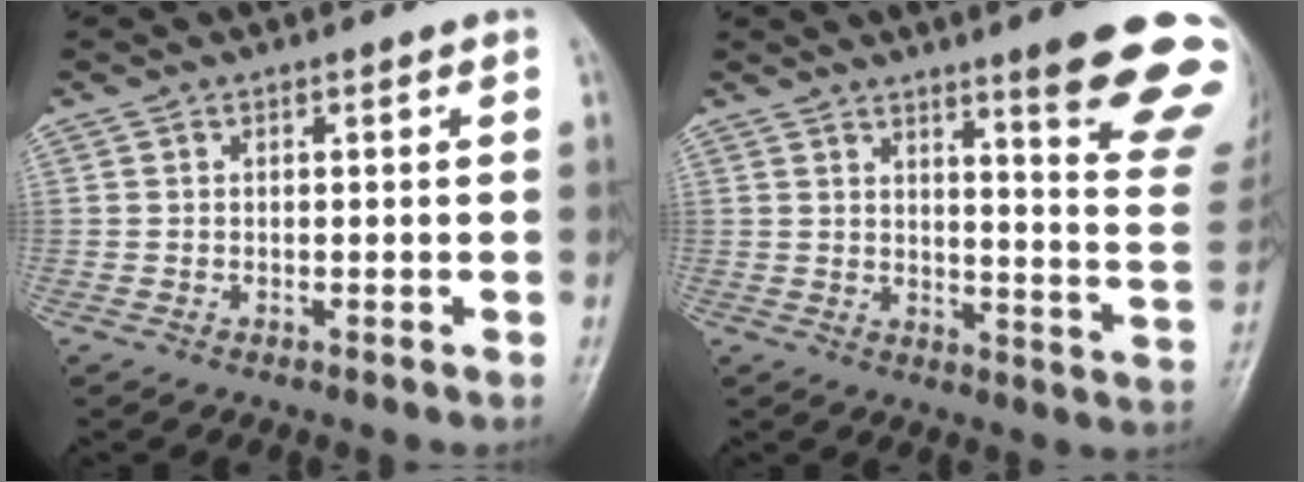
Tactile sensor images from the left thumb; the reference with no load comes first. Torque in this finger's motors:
{"motor_torque": [3.10, 1.91, 1.73, -1.04, 0.09]}